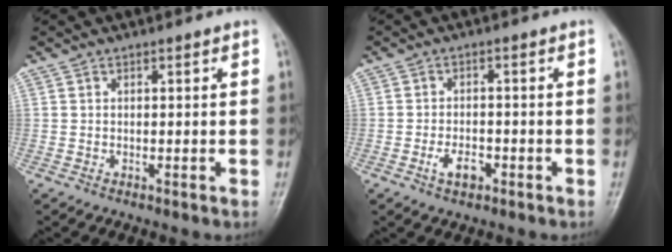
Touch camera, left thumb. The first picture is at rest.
{"total": 3.8, "force": [-1.8, 2.1, 2.6], "torque": [-0.042, 0.011, -0.030]}